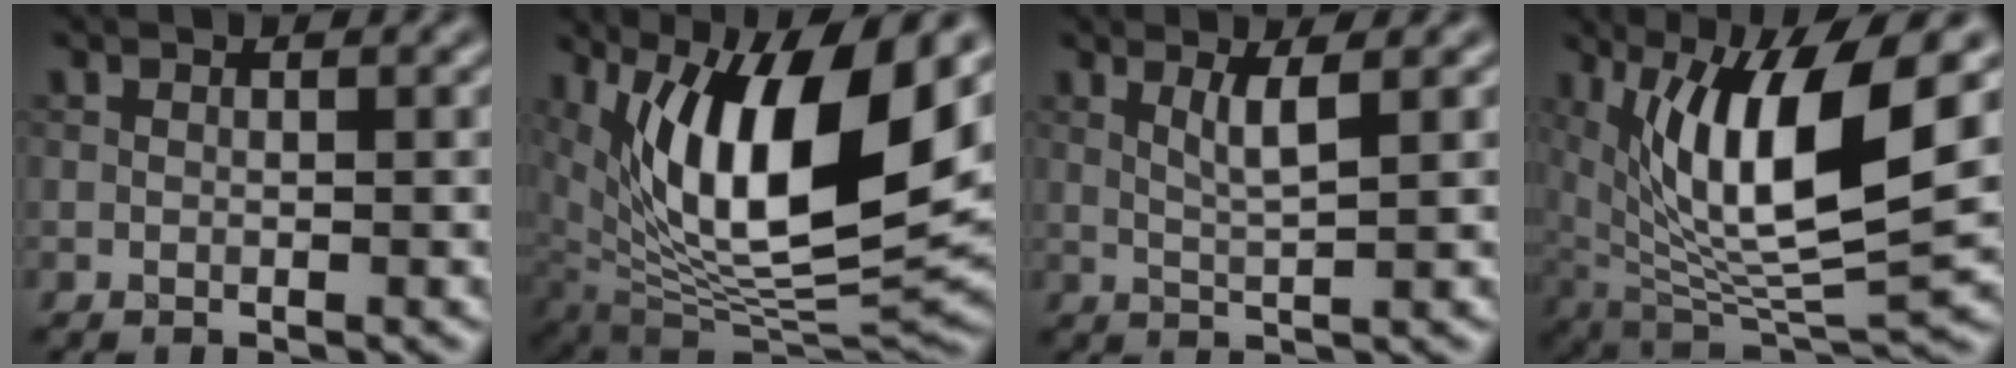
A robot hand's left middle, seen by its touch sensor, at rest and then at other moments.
{"total": 14.7, "force": [4.9, 5.7, 12.7], "torque": [-0.203, -0.011, 0.087]}
{"total": 2.3, "force": [0.8, 0.2, 2.2], "torque": [-0.044, -0.003, 0.017]}
{"total": 11.7, "force": [3.6, 3.3, 10.7], "torque": [-0.189, -0.009, 0.072]}